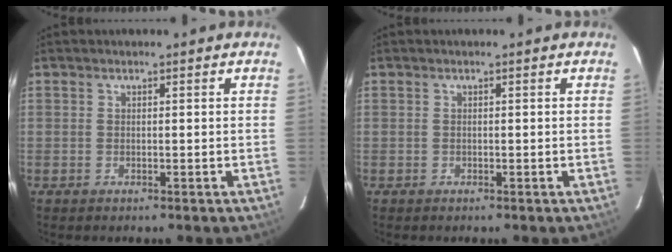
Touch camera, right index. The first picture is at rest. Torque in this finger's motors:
{"motor_torque": [-0.04, 0.00, -0.03, -0.01]}